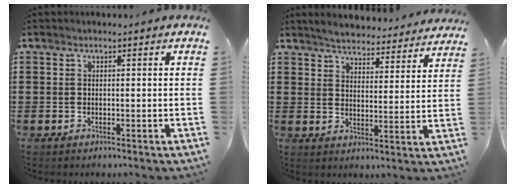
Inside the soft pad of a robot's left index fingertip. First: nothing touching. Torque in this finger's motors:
{"motor_torque": [1.10, -1.04, 0.39, 0.06]}